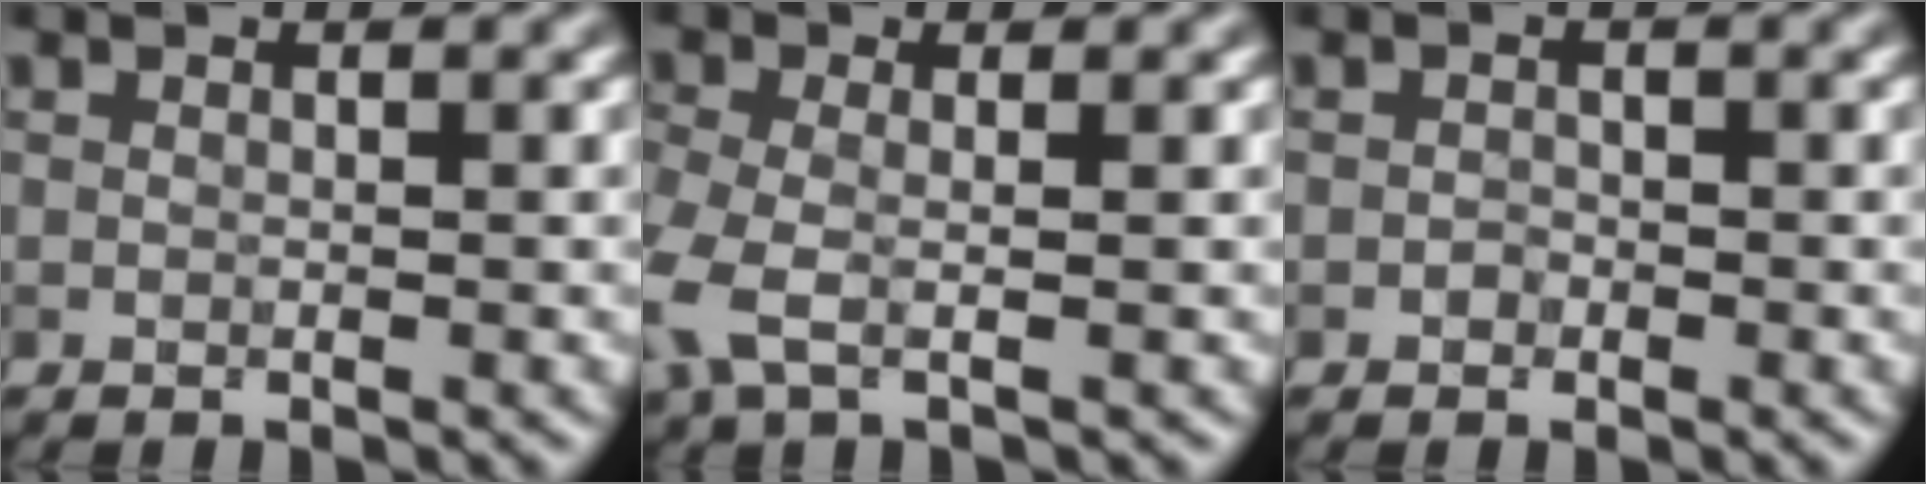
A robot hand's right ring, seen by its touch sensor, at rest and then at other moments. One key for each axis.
{"total": 3.1, "fx": -2.4, "fy": 0.6, "fz": 1.8, "tx": -0.094, "ty": -0.017, "tz": -0.011}
{"total": 2.3, "fx": -1.8, "fy": -0.7, "fz": -1.3, "tx": -0.009, "ty": -0.011, "tz": 0.007}